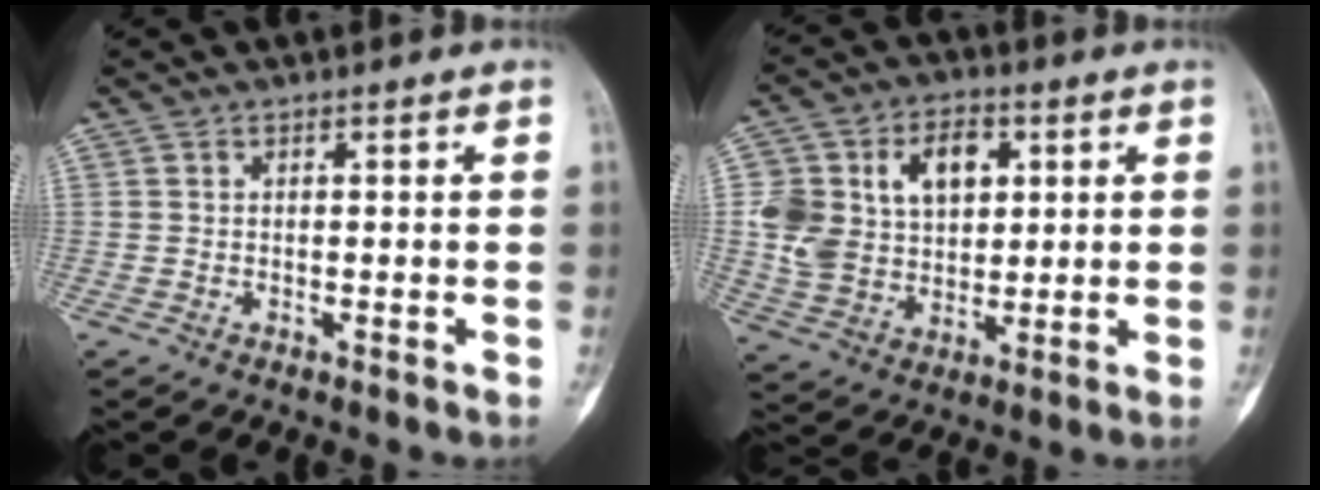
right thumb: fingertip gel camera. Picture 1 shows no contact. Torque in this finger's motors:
{"motor_torque": [0.70, 0.76, 0.70, 0.13, 0.00]}